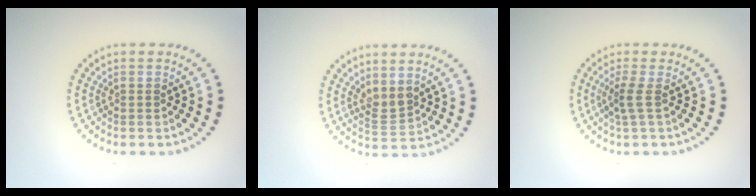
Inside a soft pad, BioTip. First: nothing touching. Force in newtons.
{"total": 1.9, "press": 1.5, "slide": 1.2}
{"total": 1.8, "press": 1.1, "slide": 1.3}